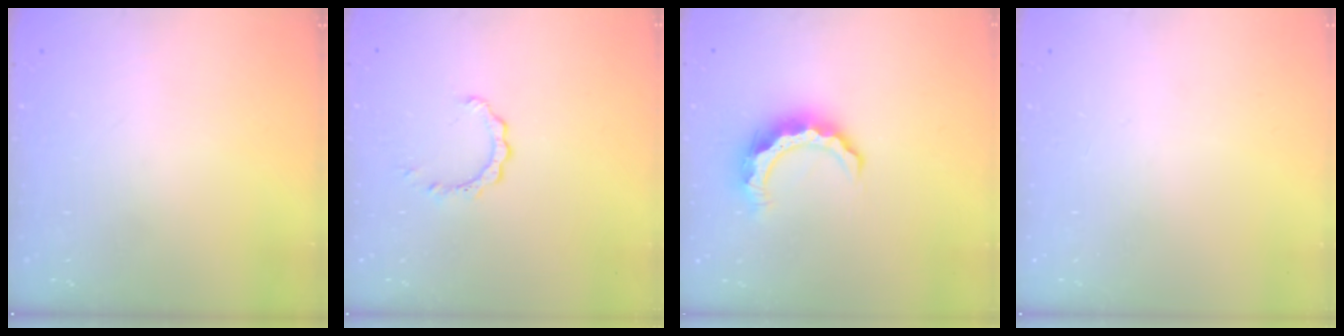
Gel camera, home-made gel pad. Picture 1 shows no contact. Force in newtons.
{"total": 2.4, "press": 2.3, "slide": 0.3}
{"total": 8.4, "press": 8.4, "slide": 0.3}
{"total": 0.0}